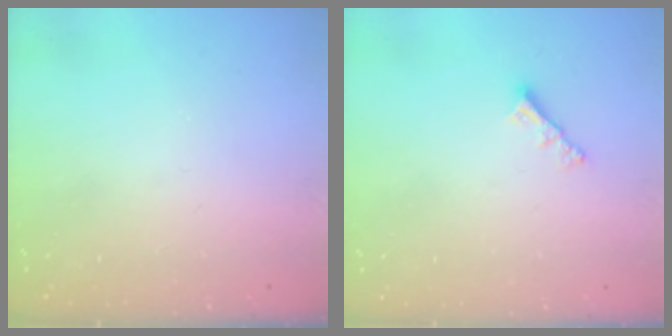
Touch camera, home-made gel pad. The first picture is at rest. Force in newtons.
{"total": 2.9, "press": 2.9, "slide": 0.3}